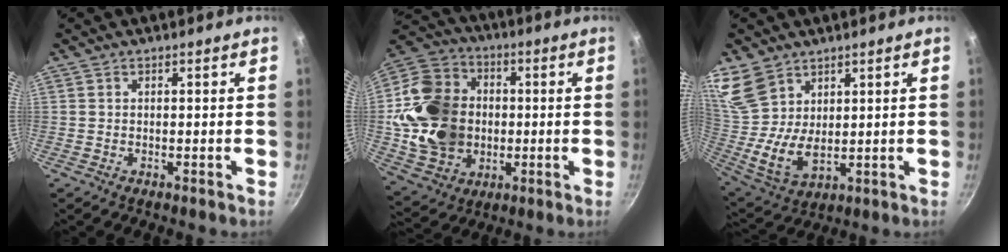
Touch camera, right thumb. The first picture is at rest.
{"total": 21.6, "force": [-0.4, 17.4, 12.8], "torque": [-0.213, 0.028, 0.001]}
{"total": 13.3, "force": [7.9, 8.2, 6.8], "torque": [-0.125, -0.039, 0.171]}